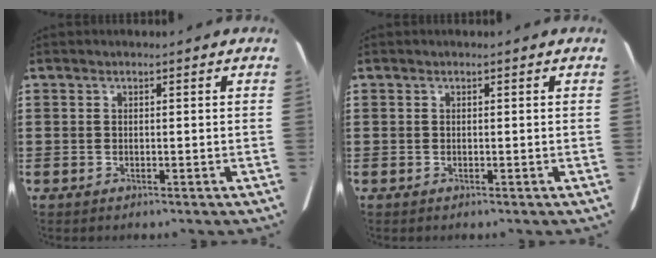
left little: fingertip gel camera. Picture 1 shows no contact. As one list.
[{"total": 0.0}]